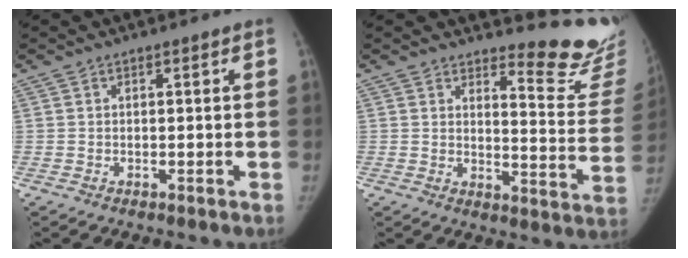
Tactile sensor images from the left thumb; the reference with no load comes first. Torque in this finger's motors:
{"motor_torque": [1.13, -0.23, 0.65, -1.14, 0.07]}